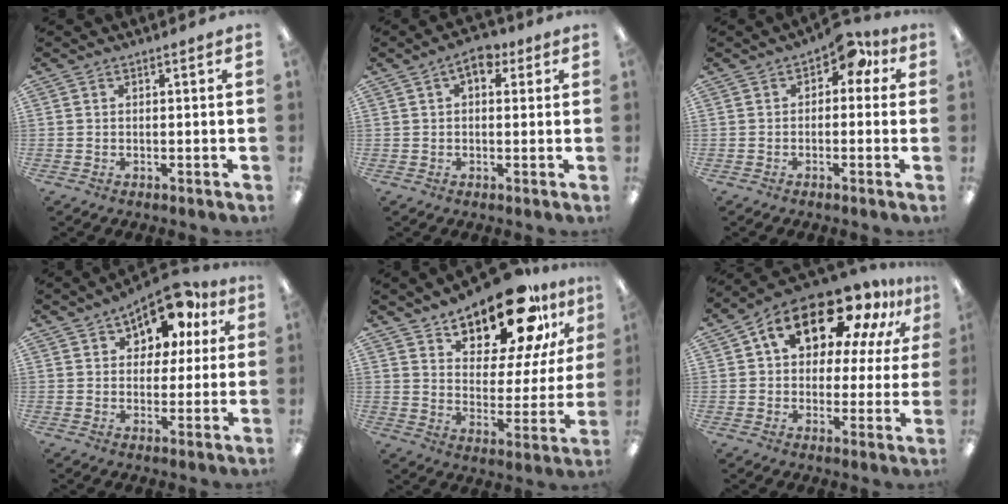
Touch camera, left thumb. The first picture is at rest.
{"total": 5.2, "force": [2.1, 3.0, 3.8], "torque": [-0.045, 0.000, 0.031]}
{"total": 6.2, "force": [2.6, 3.9, 4.1], "torque": [-0.055, -0.009, 0.041]}
{"total": 12.0, "force": [7.8, 7.0, 5.8], "torque": [-0.080, -0.043, 0.138]}
{"total": 19.0, "force": [14.9, 7.2, 9.5], "torque": [-0.148, -0.104, 0.251]}
{"total": 19.0, "force": [11.4, 9.9, 11.5], "torque": [-0.189, -0.058, 0.193]}